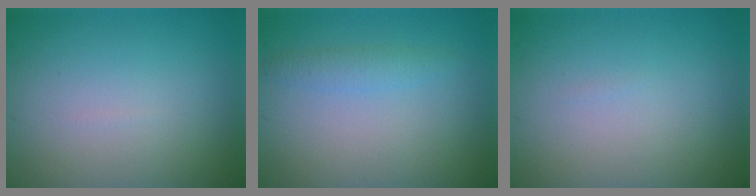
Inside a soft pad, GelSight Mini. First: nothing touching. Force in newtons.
{"total": 1.5, "press": 1.5, "slide": 0.1}
{"total": 0.0}